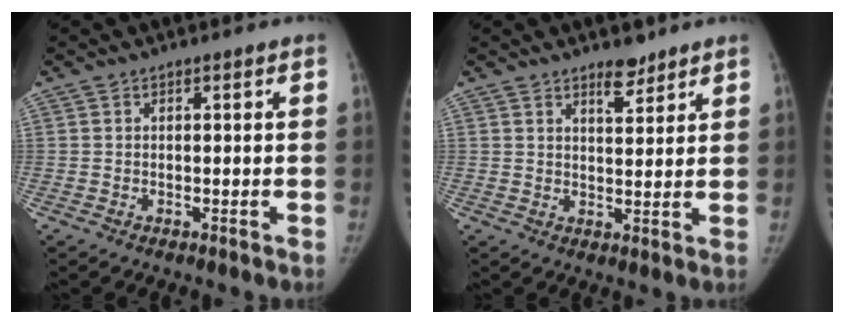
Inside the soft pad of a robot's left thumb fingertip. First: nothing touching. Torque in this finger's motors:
{"motor_torque": [0.08, -0.47, 0.72, -0.61, 0.09]}